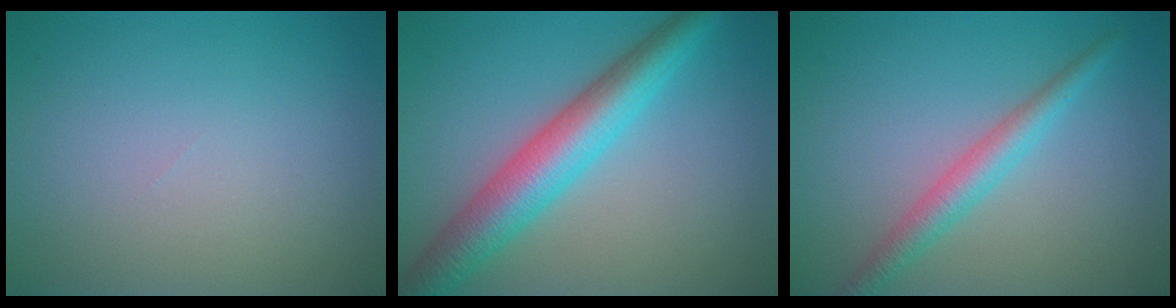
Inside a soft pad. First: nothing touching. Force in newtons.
{"total": 6.6, "press": 6.6, "slide": 0.3}
{"total": 2.9, "press": 2.9, "slide": 0.0}